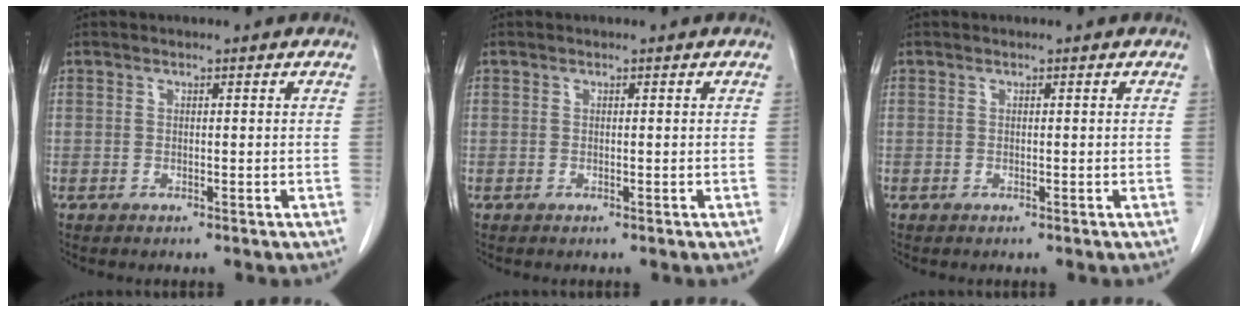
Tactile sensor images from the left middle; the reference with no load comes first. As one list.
[{"total": 0.0}, {"total": 0.0}]